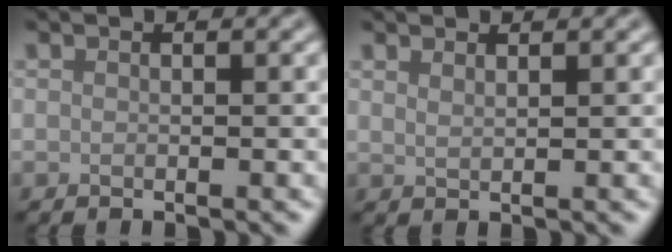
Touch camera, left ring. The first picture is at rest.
{"total": 1.1, "force": [1.0, 0.3, 0.5], "torque": [-0.005, -0.001, 0.015]}